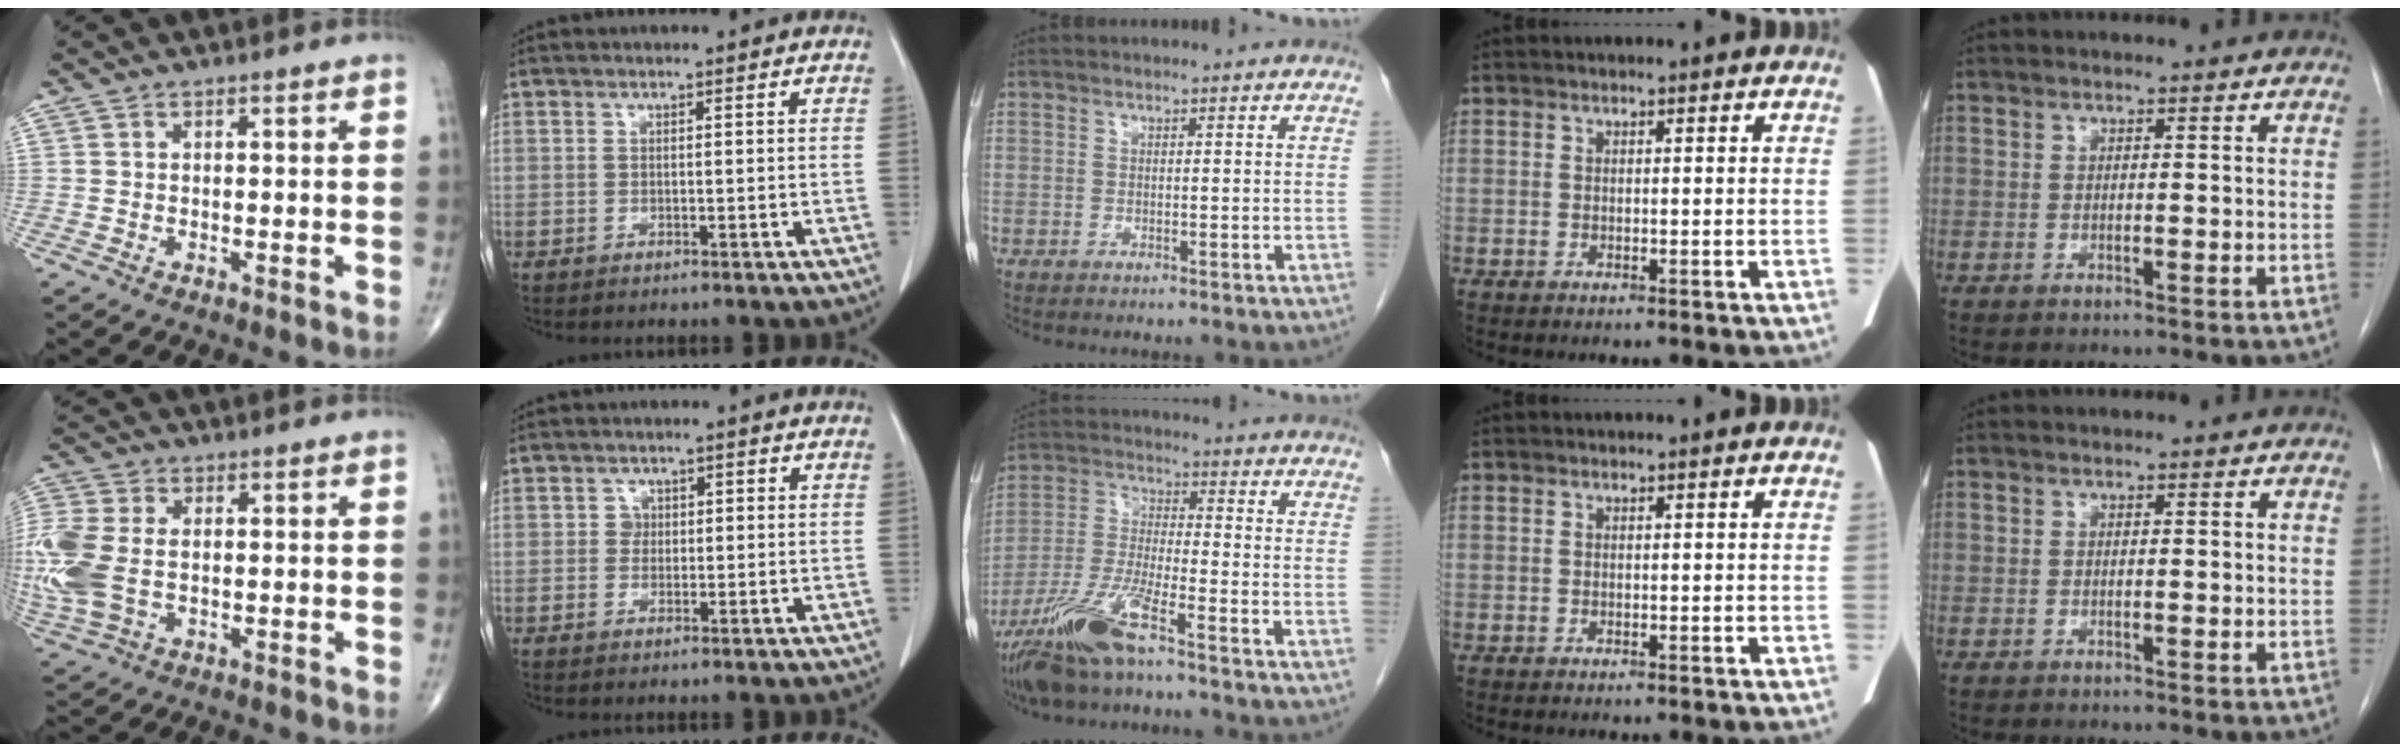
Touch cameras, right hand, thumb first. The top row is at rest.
{"thumb": {"total": 13.9, "force": [-0.6, 8.9, 10.6], "torque": [-0.293, 0.000, -0.005]}, "index": {"total": 1.8, "force": [0.2, 1.7, 0.6], "torque": [-0.003, 0.006, 0.004]}, "middle": {"total": 11.0, "force": [-7.6, 1.1, 7.9], "torque": [-0.171, -0.024, -0.147]}}